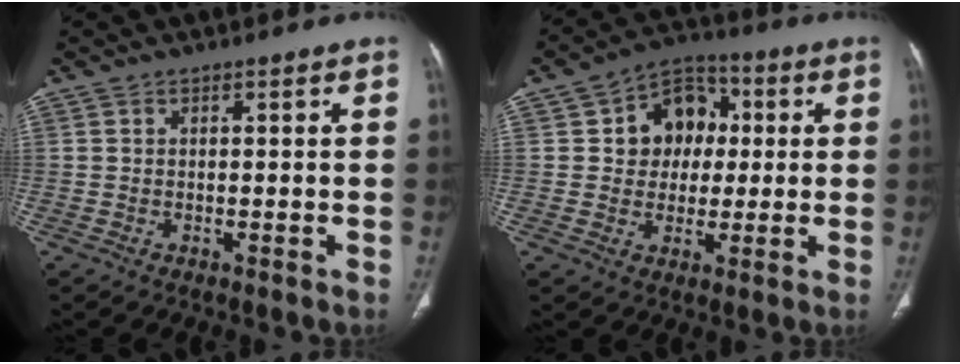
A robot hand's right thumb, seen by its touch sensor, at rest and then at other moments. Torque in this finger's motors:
{"motor_torque": [0.17, 0.37, 0.11, -0.10, 0.06]}